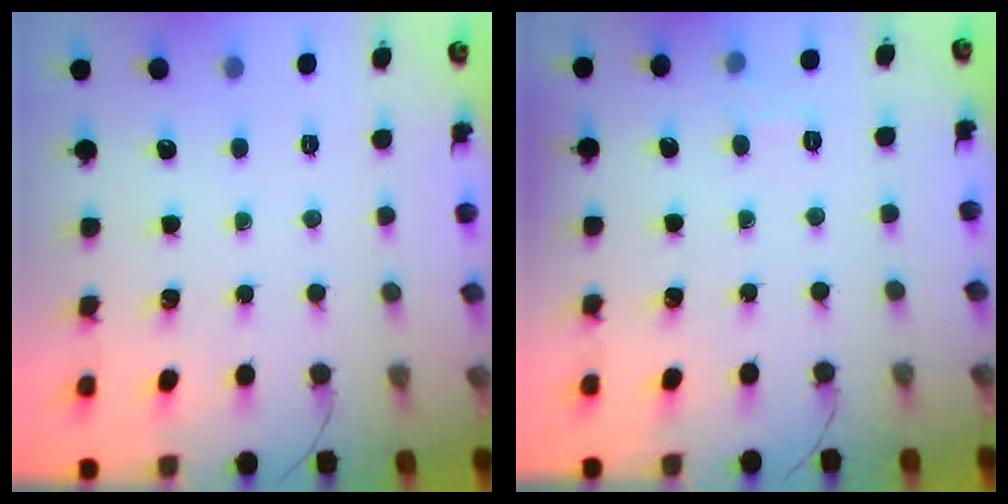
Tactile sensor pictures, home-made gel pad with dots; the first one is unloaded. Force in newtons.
{"total": 5.3, "press": 5.1, "slide": 1.6}